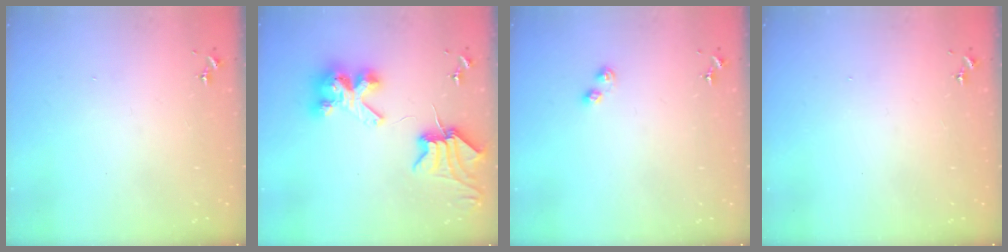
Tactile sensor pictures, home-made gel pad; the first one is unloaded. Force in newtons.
{"total": 10.3, "press": 10.2, "slide": 1.4}
{"total": 3.9, "press": 3.8, "slide": 0.6}
{"total": 0.0}